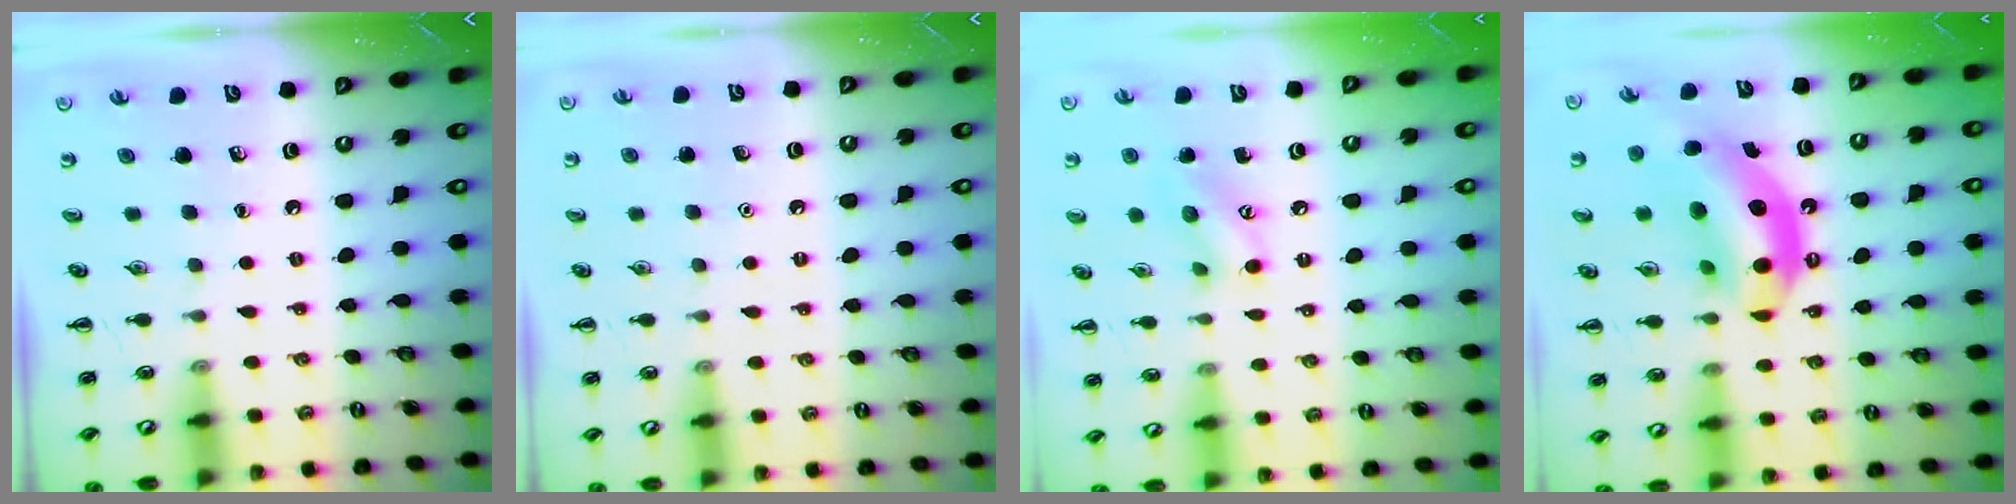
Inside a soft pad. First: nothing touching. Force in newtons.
{"total": 1.6, "press": 1.6, "slide": 0.1}
{"total": 9.2, "press": 9.2, "slide": 0.4}
{"total": 15.4, "press": 14.9, "slide": 4.1}